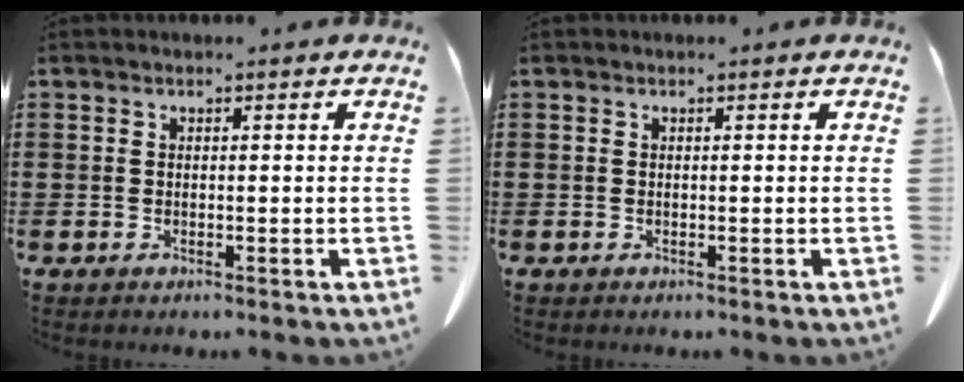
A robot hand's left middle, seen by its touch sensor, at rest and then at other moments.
{"total": 0.0}